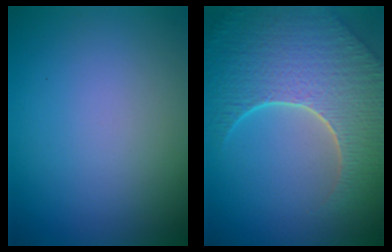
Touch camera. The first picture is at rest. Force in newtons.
{"total": 9.1, "press": 6.5, "slide": 6.4}